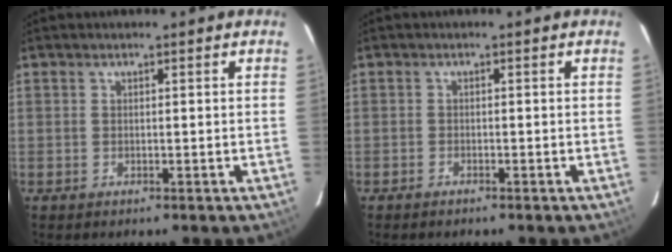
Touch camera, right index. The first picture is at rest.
{"total": 0.9, "force": [-0.9, 0.3, 0.1], "torque": [-0.008, 0.003, -0.018]}